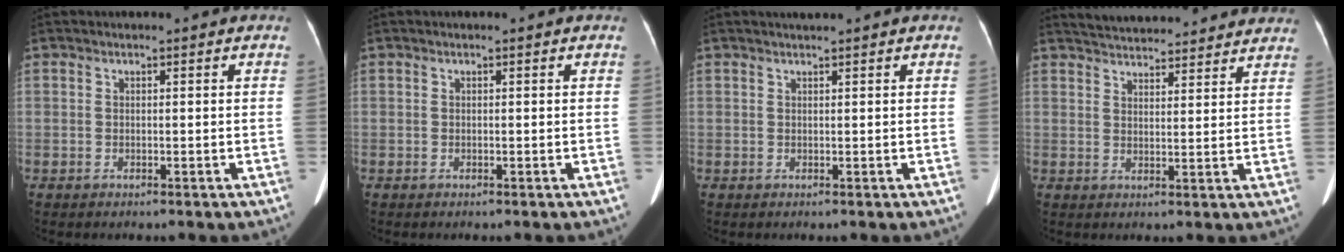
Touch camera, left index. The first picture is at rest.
{"total": 0.0}
{"total": 0.8, "force": [0.7, -0.1, 0.4], "torque": [-0.008, 0.005, 0.015]}
{"total": 16.1, "force": [15.1, 3.3, 4.6], "torque": [-0.064, 0.032, 0.199]}